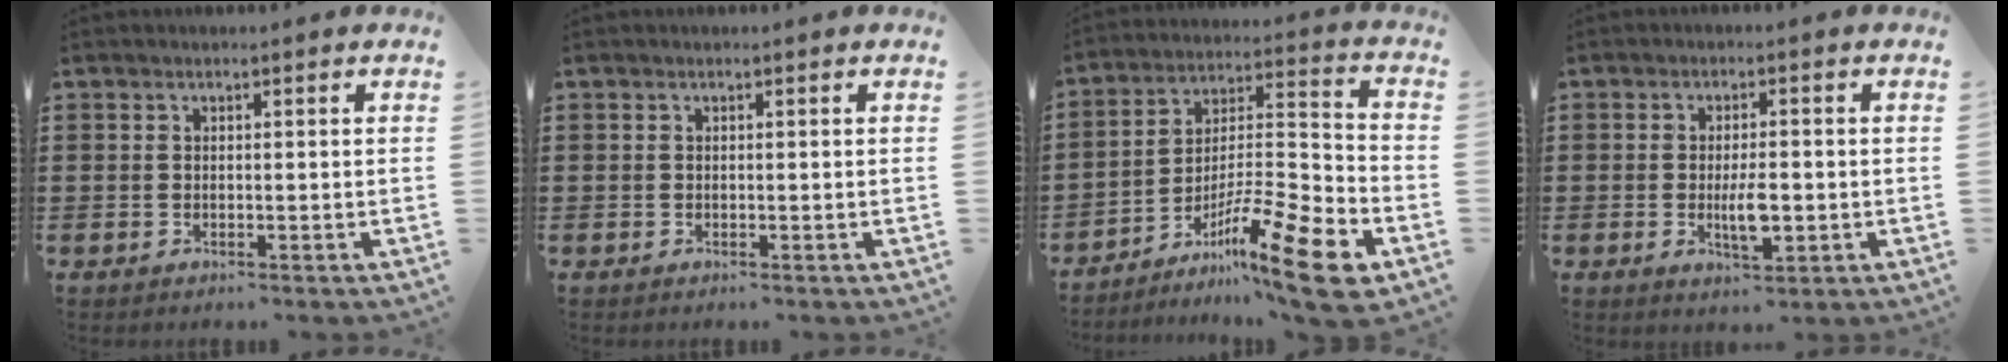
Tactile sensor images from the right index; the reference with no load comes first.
{"total": 0.0}
{"total": 14.8, "force": [-10.3, 1.2, 10.6], "torque": [-0.165, 0.031, -0.183]}
{"total": 4.9, "force": [-0.9, 1.7, 4.5], "torque": [-0.083, 0.001, -0.017]}